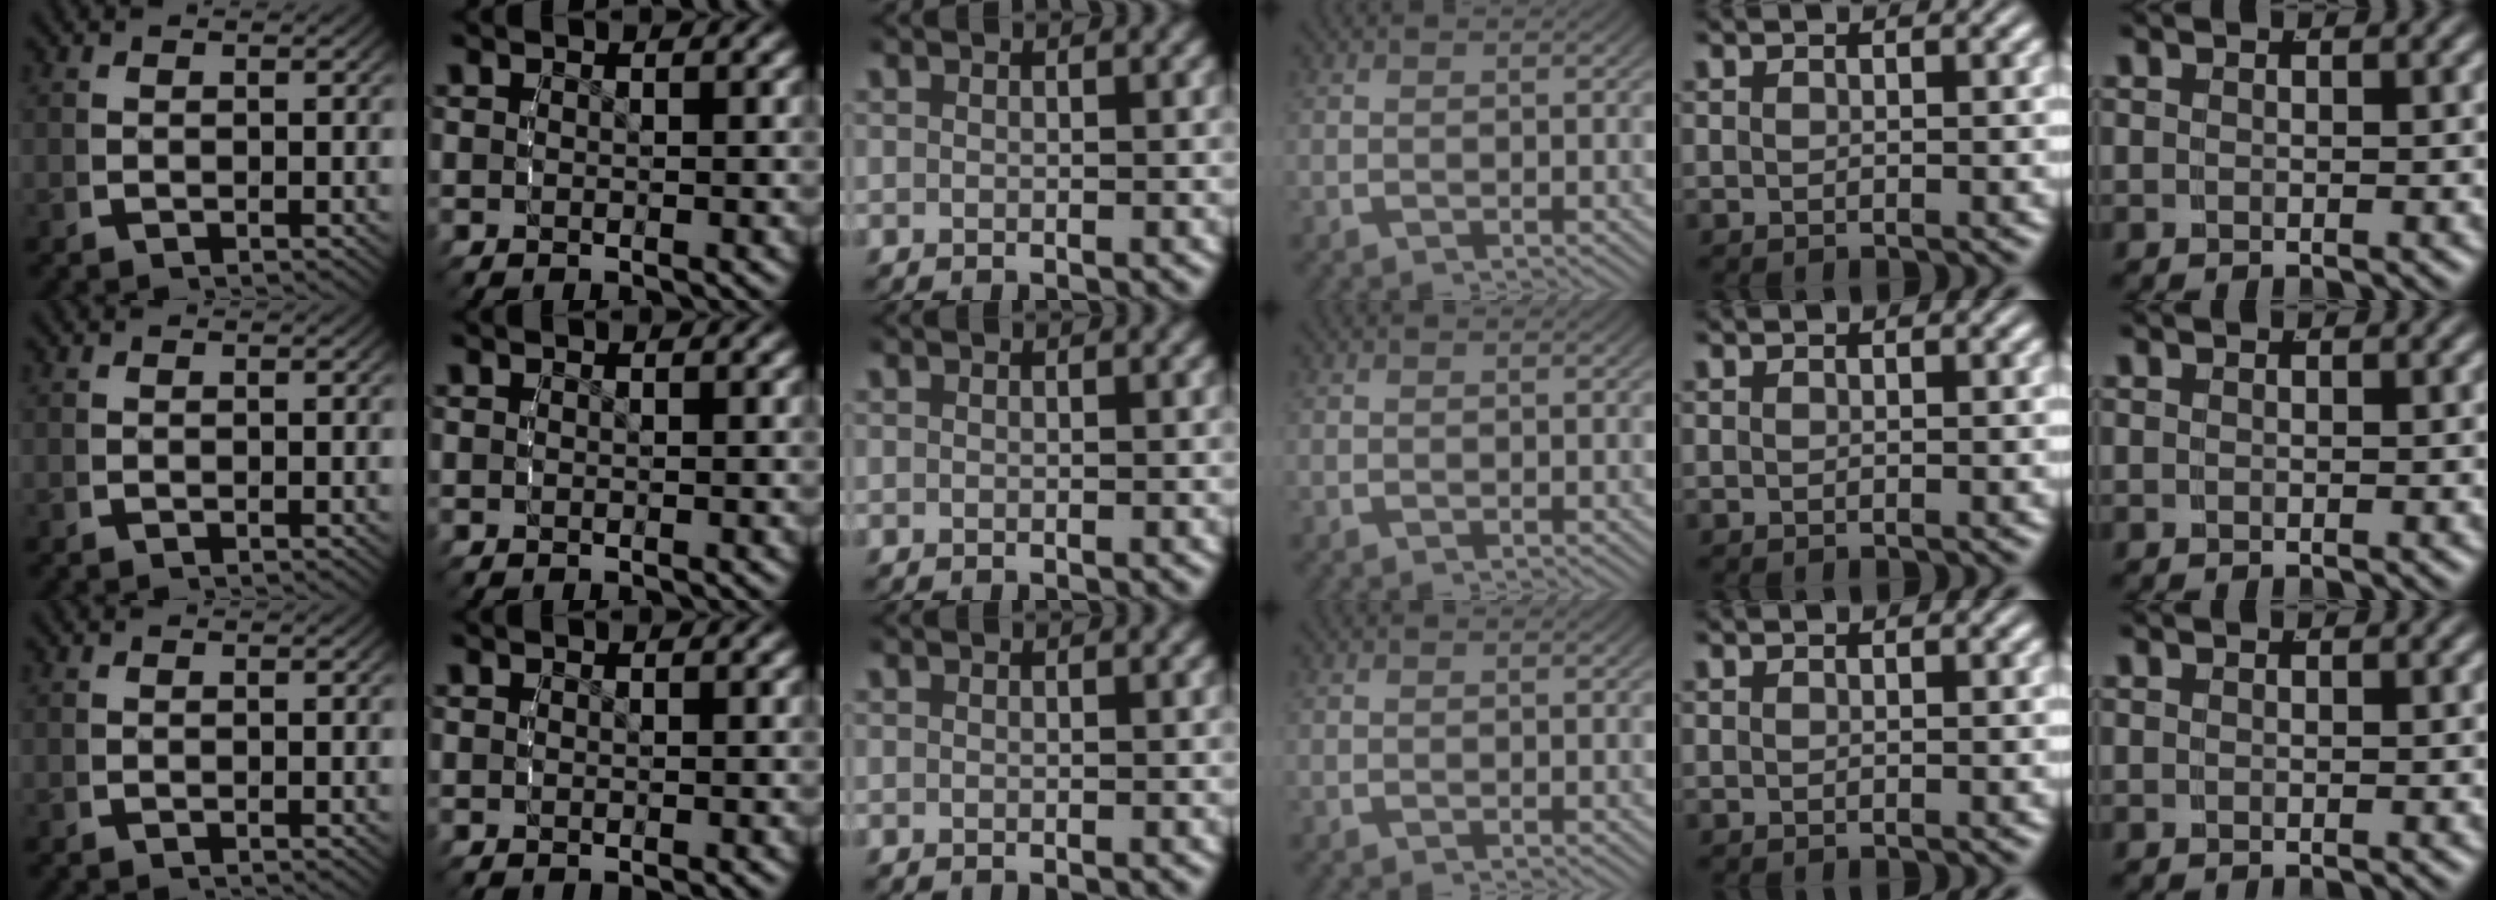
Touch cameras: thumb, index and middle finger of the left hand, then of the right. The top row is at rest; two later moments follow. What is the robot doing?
{"motion": "reach", "object": "pen bag"}